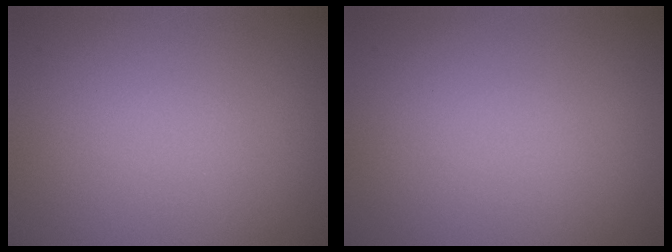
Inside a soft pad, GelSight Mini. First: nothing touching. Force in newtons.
{"total": 0.0}